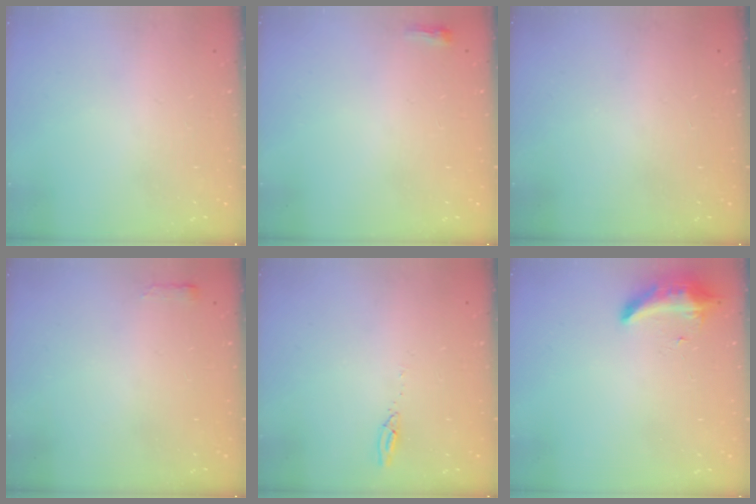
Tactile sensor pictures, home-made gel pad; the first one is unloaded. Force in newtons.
{"total": 2.6, "press": 2.5, "slide": 0.6}
{"total": 0.0}
{"total": 2.4, "press": 2.4, "slide": 0.4}
{"total": 2.7, "press": 2.7, "slide": 0.2}
{"total": 8.3, "press": 8.3, "slide": 0.1}